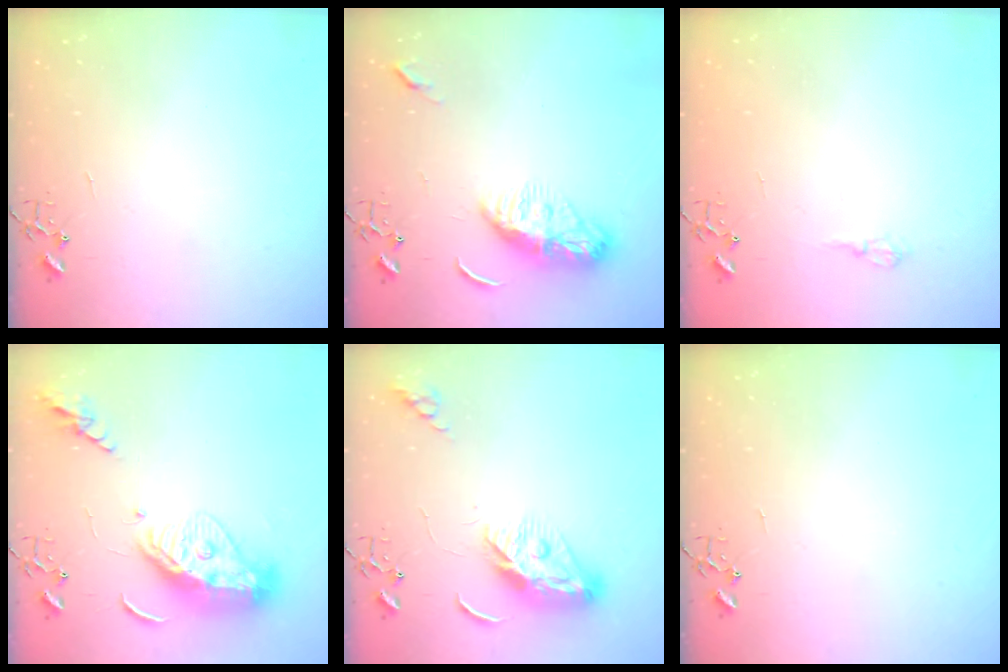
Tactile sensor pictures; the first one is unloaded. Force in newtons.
{"total": 12.5, "press": 12.5, "slide": 1.1}
{"total": 6.5, "press": 6.4, "slide": 0.8}
{"total": 14.7, "press": 14.6, "slide": 1.6}
{"total": 9.5, "press": 9.5, "slide": 0.5}
{"total": 0.0}